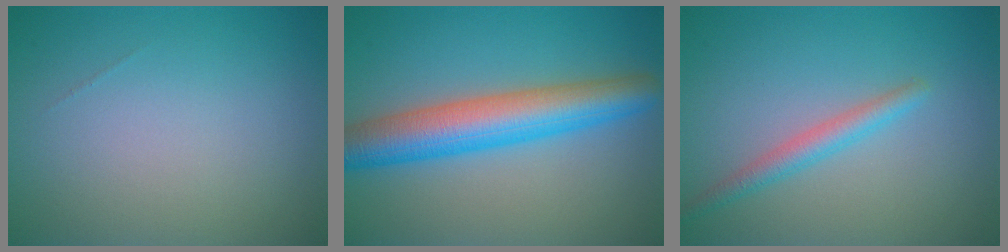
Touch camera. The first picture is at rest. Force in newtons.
{"total": 7.3, "press": 7.3, "slide": 0.2}
{"total": 2.2, "press": 2.2, "slide": 0.0}